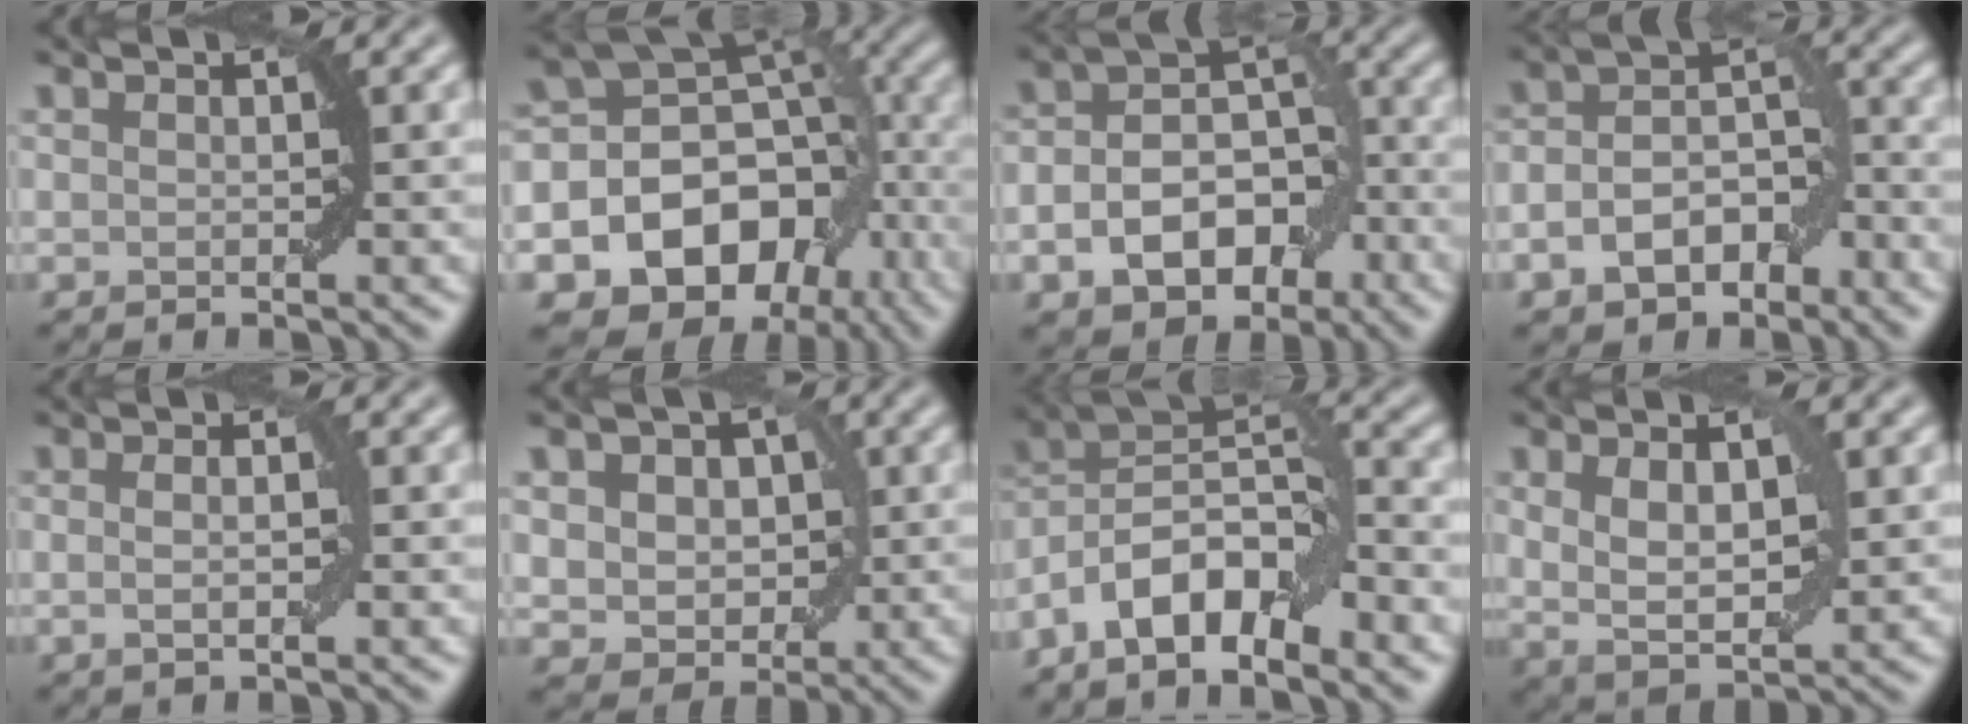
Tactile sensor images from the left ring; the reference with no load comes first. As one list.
[{"total": 14.6, "force": [-5.5, 11.2, 7.5], "torque": [-0.122, -0.013, -0.081]}, {"total": 8.3, "force": [-3.0, 5.5, 5.5], "torque": [-0.091, -0.008, -0.048]}, {"total": 6.1, "force": [-2.8, 3.8, 3.9], "torque": [-0.064, 0.000, -0.054]}, {"total": 2.1, "force": [0.1, 0.6, 2.1], "torque": [-0.031, -0.002, -0.003]}, {"total": 6.5, "force": [1.3, 5.0, 3.9], "torque": [-0.042, 0.020, 0.005]}, {"total": 8.7, "force": [-4.7, 3.1, 6.7], "torque": [-0.113, 0.017, -0.093]}, {"total": 4.9, "force": [1.0, 2.1, 4.2], "torque": [-0.080, -0.002, 0.022]}]